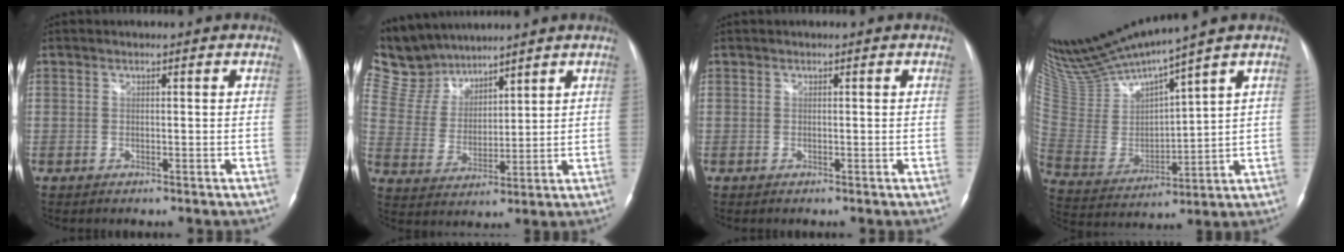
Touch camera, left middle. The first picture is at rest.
{"total": 9.5, "force": [9.0, 3.1, 1.0], "torque": [-0.042, 0.017, 0.194]}
{"total": 0.0}
{"total": 15.0, "force": [13.5, -0.5, 6.4], "torque": [-0.141, -0.015, 0.275]}